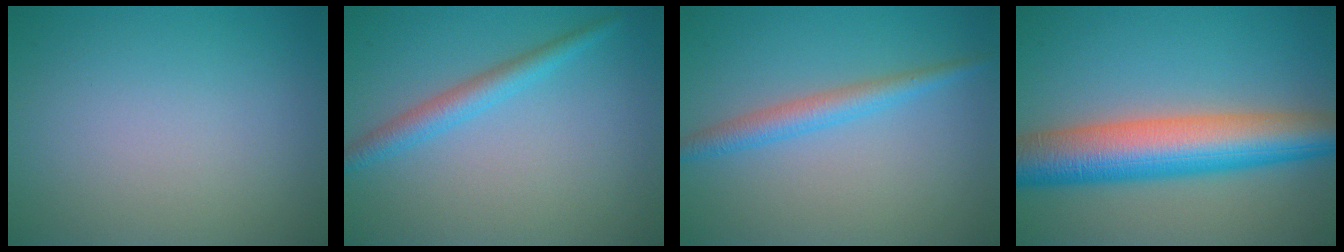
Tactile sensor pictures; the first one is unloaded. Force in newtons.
{"total": 2.5, "press": 2.5, "slide": 0.1}
{"total": 2.6, "press": 2.6, "slide": 0.1}
{"total": 10.1, "press": 10.1, "slide": 0.3}